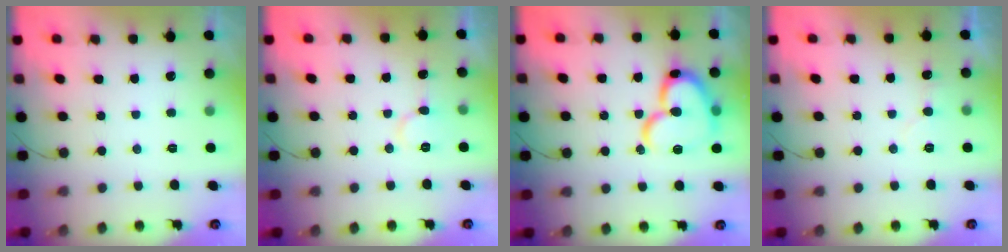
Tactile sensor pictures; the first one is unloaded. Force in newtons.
{"total": 5.8, "press": 5.8, "slide": 0.1}
{"total": 18.1, "press": 18.0, "slide": 1.8}
{"total": 4.3, "press": 4.2, "slide": 0.4}